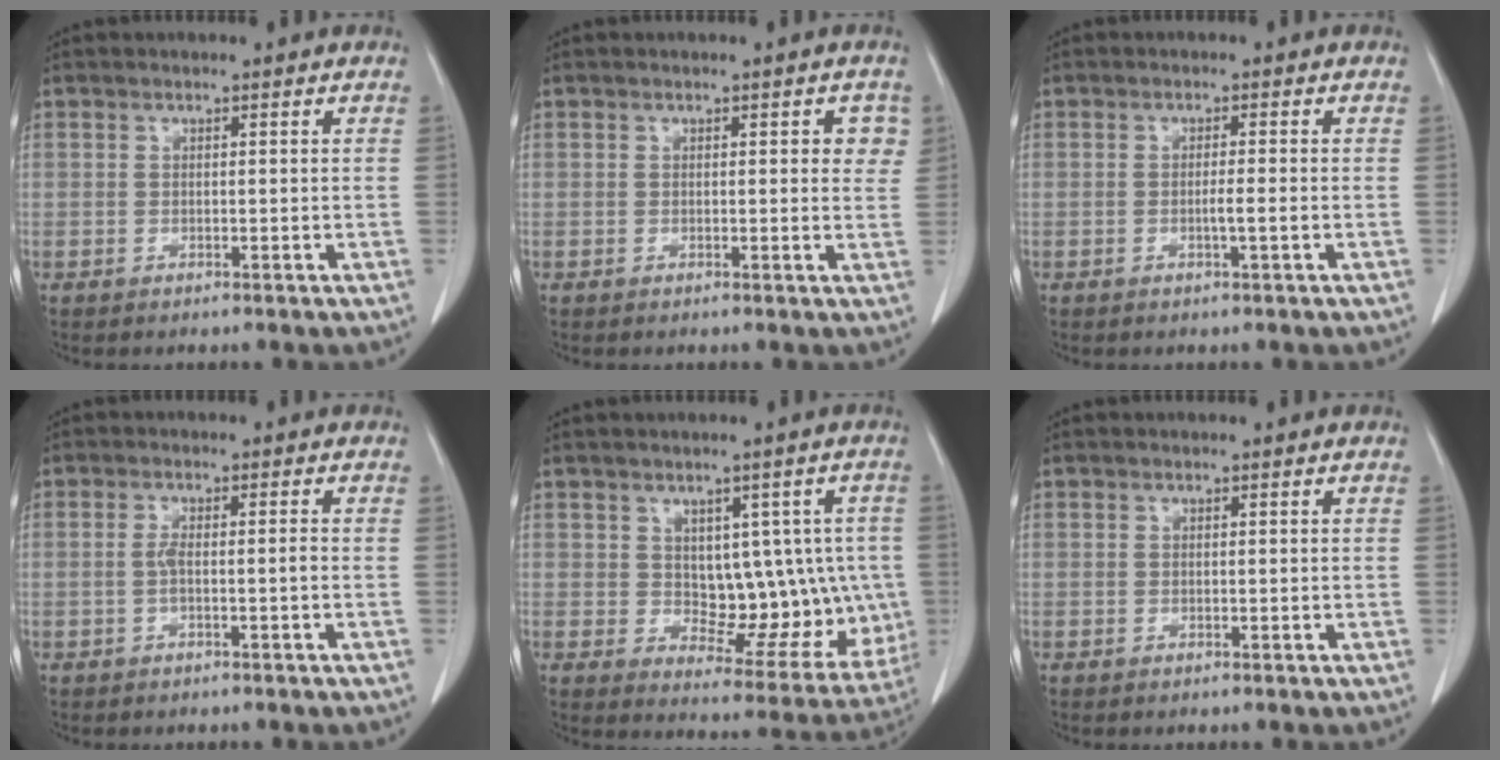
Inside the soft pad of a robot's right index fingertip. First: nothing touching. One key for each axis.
{"total": 2.8, "fx": 0.9, "fy": 1.3, "fz": 2.4, "tx": -0.014, "ty": 0.003, "tz": 0.004}
{"total": 1.6, "fx": -0.4, "fy": -0.2, "fz": 1.6, "tx": -0.027, "ty": 0.001, "tz": -0.007}
{"total": 2.0, "fx": -0.6, "fy": 0.1, "fz": 1.9, "tx": -0.033, "ty": 0.003, "tz": -0.010}
{"total": 11.7, "fx": 1.1, "fy": 6.8, "fz": 9.5, "tx": -0.098, "ty": 0.014, "tz": 0.038}
{"total": 0.0}